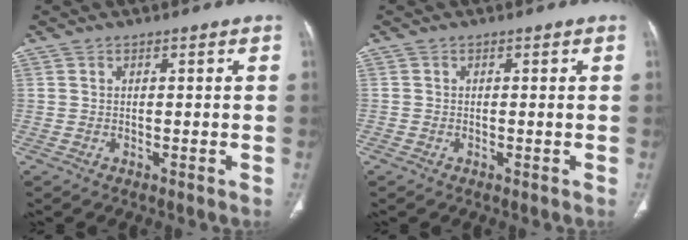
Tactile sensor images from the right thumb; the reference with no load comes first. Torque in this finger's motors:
{"motor_torque": [2.42, 2.38, 0.29, -0.12, 0.07]}